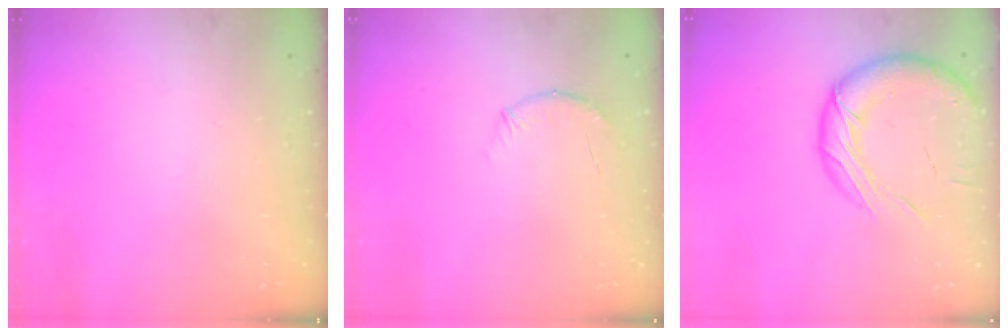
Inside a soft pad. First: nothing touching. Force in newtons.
{"total": 8.3, "press": 8.1, "slide": 1.7}
{"total": 15.9, "press": 15.7, "slide": 1.9}